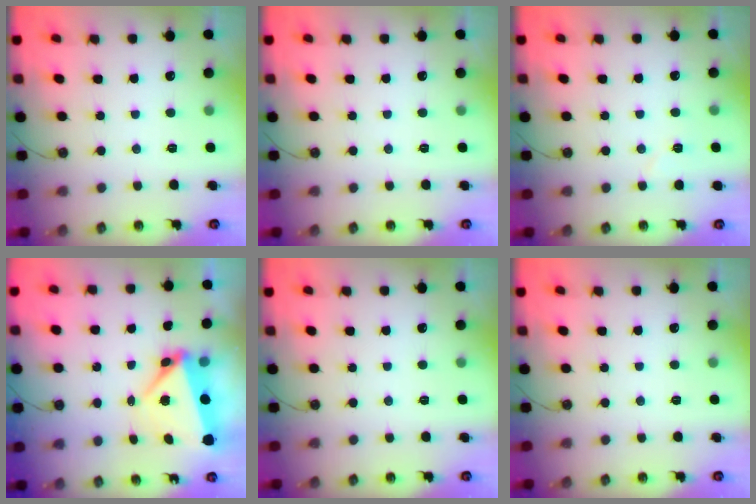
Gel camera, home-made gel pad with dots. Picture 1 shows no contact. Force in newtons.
{"total": 0.0}
{"total": 4.8, "press": 4.2, "slide": 2.3}
{"total": 6.3, "press": 6.2, "slide": 1.0}
{"total": 0.0}
{"total": 0.0}